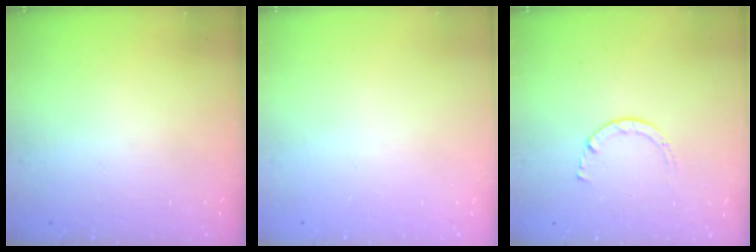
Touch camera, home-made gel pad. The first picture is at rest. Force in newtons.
{"total": 0.0}
{"total": 2.7, "press": 2.7, "slide": 0.3}